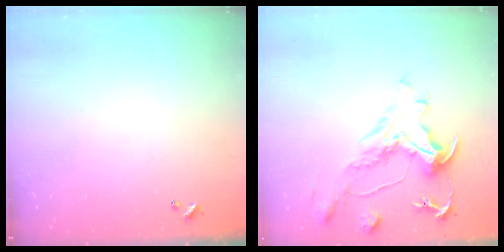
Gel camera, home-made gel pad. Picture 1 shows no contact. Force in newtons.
{"total": 1.9, "press": 0.8, "slide": 1.8}